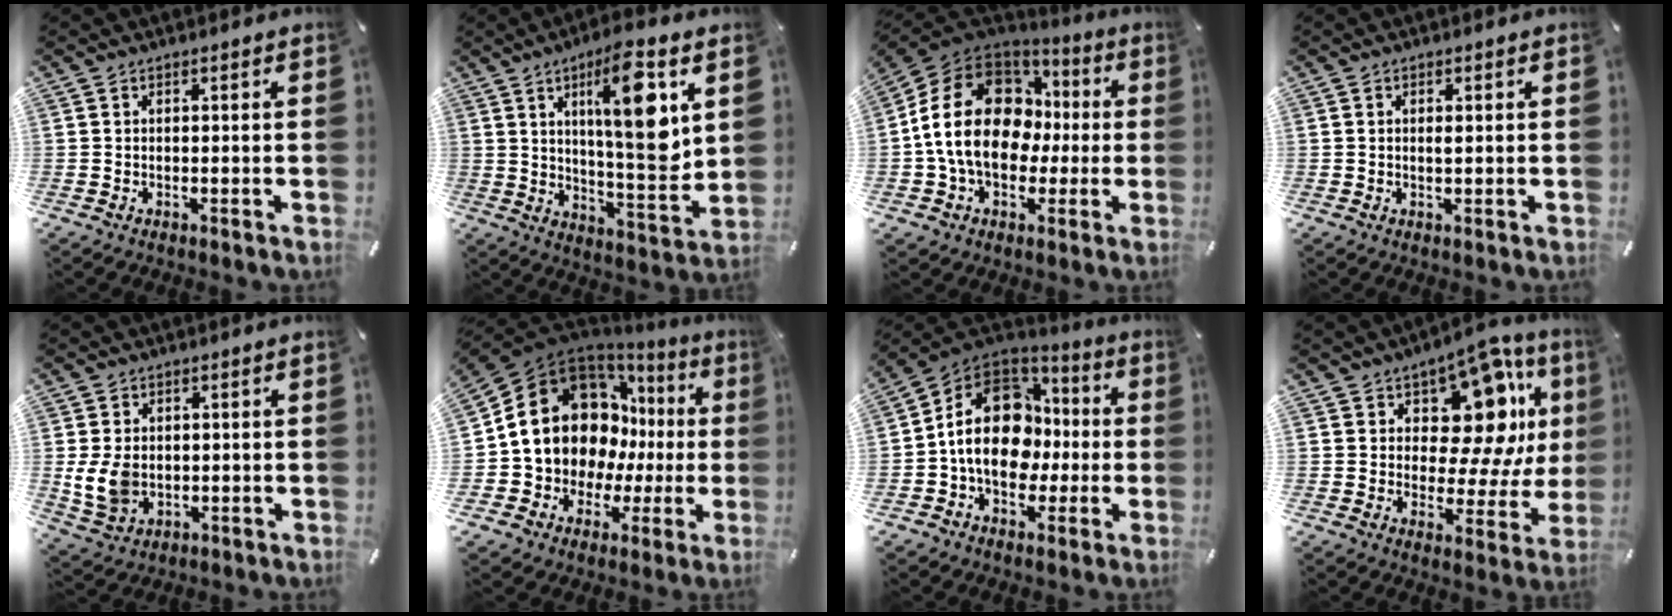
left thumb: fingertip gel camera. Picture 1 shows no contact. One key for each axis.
{"total": 16.9, "fx": 6.3, "fy": 4.3, "fz": 15.1, "tx": -0.230, "ty": -0.034, "tz": 0.089}
{"total": 21.0, "fx": 0.2, "fy": 16.3, "fz": 13.3, "tx": -0.256, "ty": 0.018, "tz": 0.008}
{"total": 1.1, "fx": 0.2, "fy": 0.4, "fz": 1.0, "tx": -0.012, "ty": -0.001, "tz": 0.002}
{"total": 8.2, "fx": -0.1, "fy": 6.6, "fz": 4.9, "tx": -0.105, "ty": 0.001, "tz": 0.001}
{"total": 19.4, "fx": 4.6, "fy": 15.5, "fz": 10.8, "tx": -0.197, "ty": -0.033, "tz": 0.098}
{"total": 17.0, "fx": -0.4, "fy": 13.4, "fz": 10.5, "tx": -0.195, "ty": 0.014, "tz": -0.003}
{"total": 15.5, "fx": 7.5, "fy": 9.3, "fz": 10.0, "tx": -0.120, "ty": -0.073, "tz": 0.128}